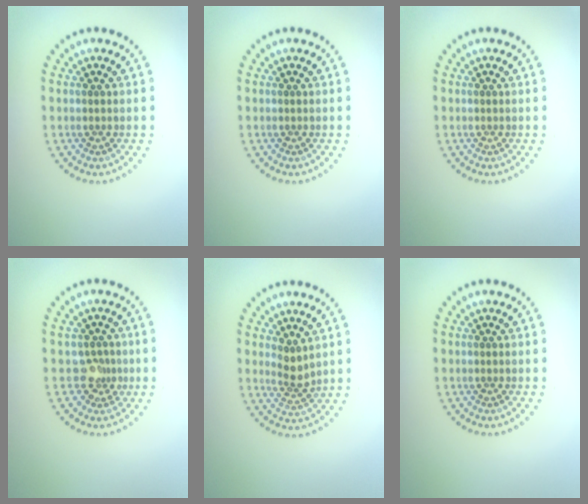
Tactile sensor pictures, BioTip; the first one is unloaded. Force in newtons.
{"total": 0.0}
{"total": 0.0}
{"total": 2.0, "press": 1.5, "slide": 1.3}
{"total": 2.1, "press": 1.6, "slide": 1.3}
{"total": 0.0}